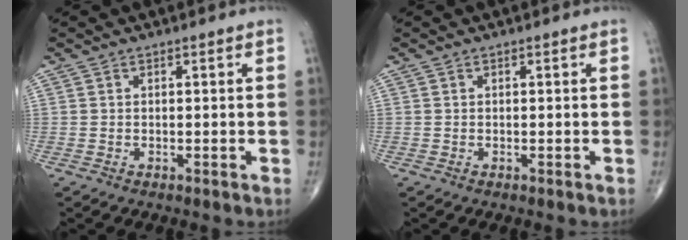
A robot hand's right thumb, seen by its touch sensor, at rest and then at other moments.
{"total": 0.0}